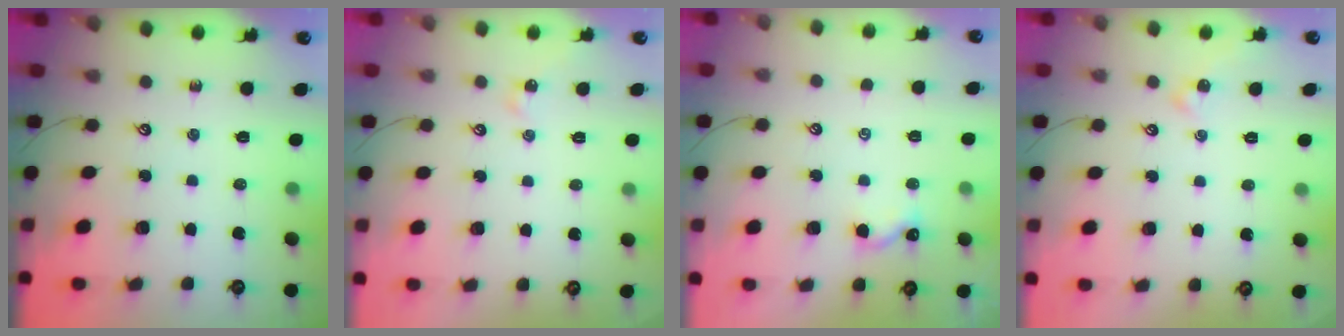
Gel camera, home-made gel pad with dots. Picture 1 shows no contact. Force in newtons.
{"total": 2.2, "press": 2.1, "slide": 0.5}
{"total": 1.7, "press": 1.7, "slide": 0.3}
{"total": 1.3, "press": 1.2, "slide": 0.4}